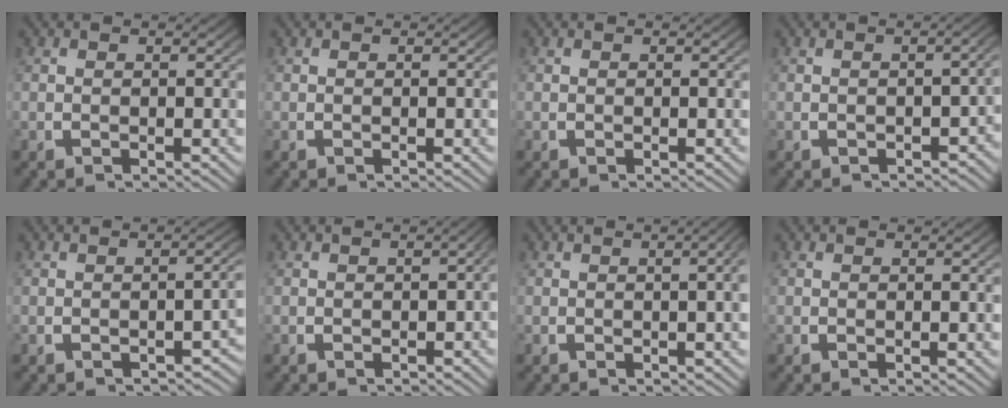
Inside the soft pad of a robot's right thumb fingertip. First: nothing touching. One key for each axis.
{"total": 0.0}
{"total": 0.0}
{"total": 2.4, "fx": -1.9, "fy": 0.8, "fz": 1.3, "tx": -0.015, "ty": -0.005, "tz": -0.023}
{"total": 2.9, "fx": -2.3, "fy": 0.7, "fz": 1.6, "tx": -0.019, "ty": -0.001, "tz": -0.029}
{"total": 1.3, "fx": -0.7, "fy": 0.5, "fz": 1.0, "tx": -0.012, "ty": -0.003, "tz": -0.009}
{"total": 2.9, "fx": 0.1, "fy": 0.8, "fz": 2.8, "tx": -0.025, "ty": 0.014, "tz": -0.002}
{"total": 0.0}